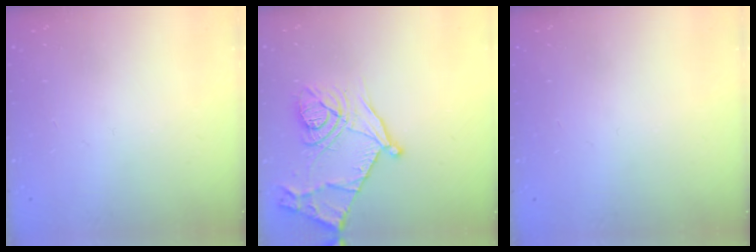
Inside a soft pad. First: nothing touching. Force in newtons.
{"total": 17.1, "press": 17.1, "slide": 1.2}
{"total": 0.0}